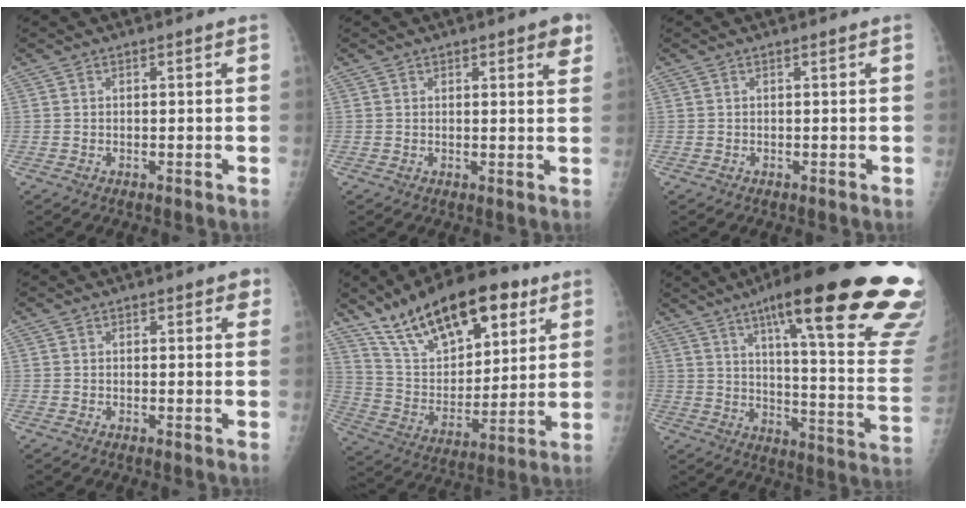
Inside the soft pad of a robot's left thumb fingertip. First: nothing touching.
{"total": 4.0, "force": [2.2, 1.7, 2.9], "torque": [-0.018, -0.008, 0.022]}
{"total": 0.0}
{"total": 2.2, "force": [1.2, 1.4, 1.2], "torque": [0.008, -0.003, 0.011]}
{"total": 23.3, "force": [14.0, 10.9, 15.0], "torque": [-0.215, -0.037, 0.248]}
{"total": 30.9, "force": [19.9, 4.5, 23.2], "torque": [-0.254, -0.074, 0.272]}